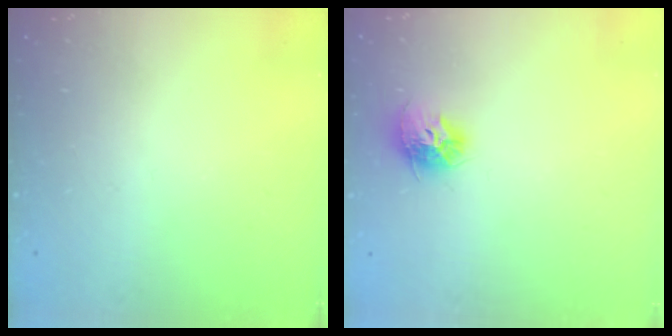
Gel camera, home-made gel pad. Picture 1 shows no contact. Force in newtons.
{"total": 9.9, "press": 9.8, "slide": 0.5}